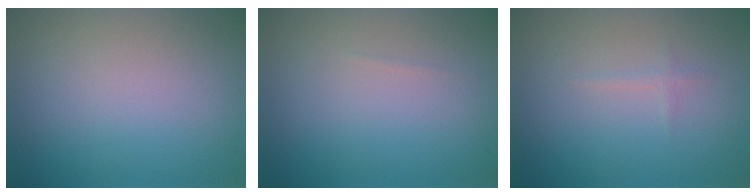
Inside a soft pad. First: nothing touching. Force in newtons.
{"total": 0.0}
{"total": 0.6, "press": 0.6, "slide": 0.0}